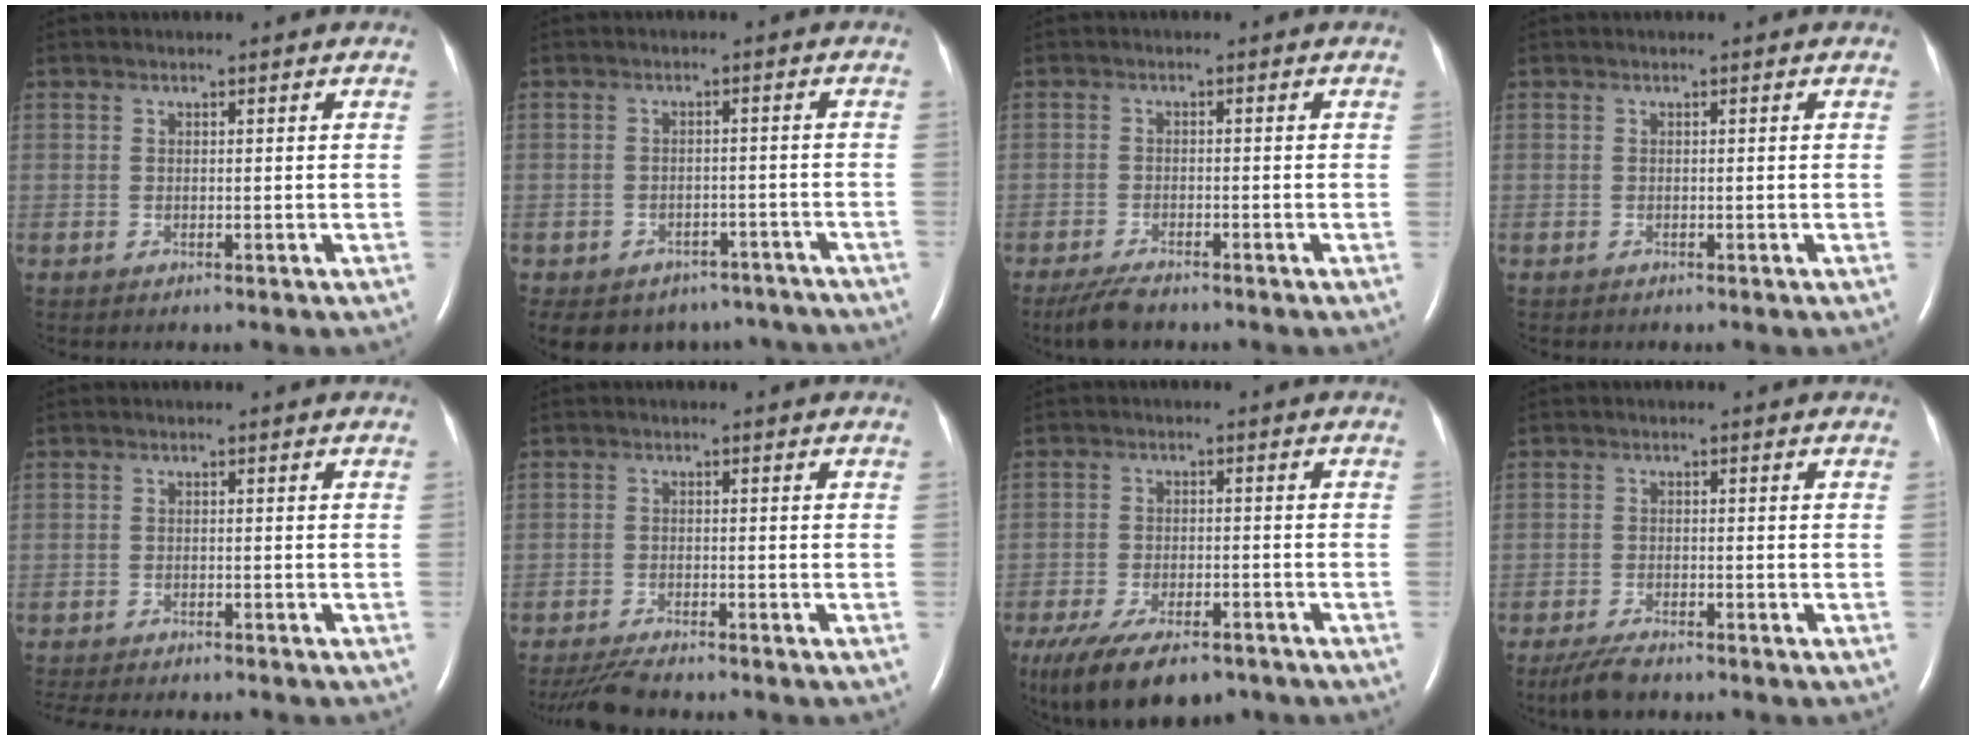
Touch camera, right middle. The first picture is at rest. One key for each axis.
{"total": 14.0, "fx": -11.3, "fy": 7.7, "fz": 3.2, "tx": -0.067, "ty": 0.011, "tz": -0.120}
{"total": 4.2, "fx": -3.5, "fy": 0.9, "fz": 2.2, "tx": -0.050, "ty": -0.012, "tz": -0.061}
{"total": 0.0}
{"total": 10.5, "fx": -9.3, "fy": 2.2, "fz": 4.4, "tx": -0.069, "ty": -0.012, "tz": -0.124}
{"total": 5.3, "fx": -4.8, "fy": 0.3, "fz": 2.2, "tx": -0.040, "ty": -0.019, "tz": -0.082}
{"total": 14.8, "fx": -10.4, "fy": 6.1, "fz": 8.6, "tx": -0.181, "ty": -0.021, "tz": -0.160}
{"total": 4.1, "fx": -3.4, "fy": 0.8, "fz": 2.1, "tx": -0.048, "ty": -0.011, "tz": -0.060}